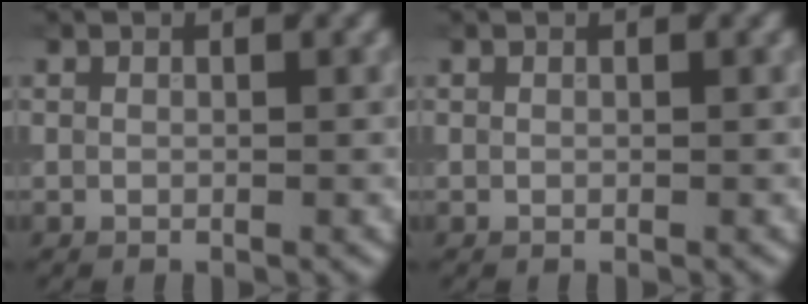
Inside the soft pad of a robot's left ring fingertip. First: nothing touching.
{"total": 0.0}